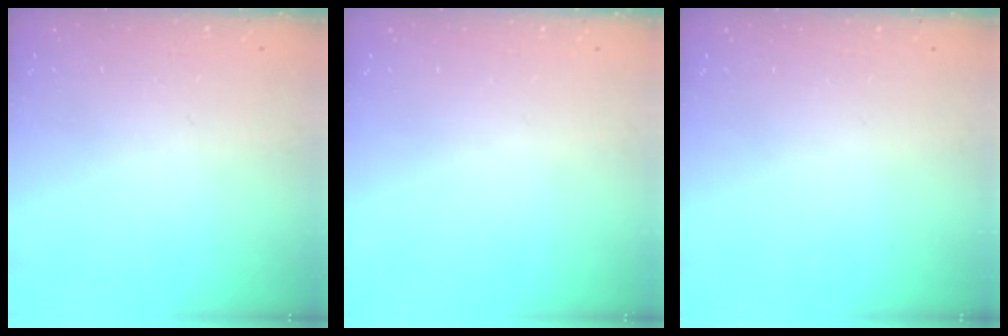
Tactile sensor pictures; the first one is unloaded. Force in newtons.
{"total": 0.0}
{"total": 0.0}